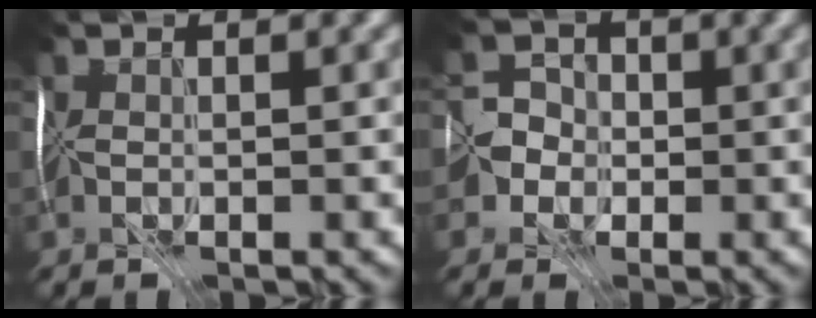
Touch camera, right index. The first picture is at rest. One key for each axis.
{"total": 2.9, "fx": -1.3, "fy": 2.5, "fz": -0.2, "tx": 0.037, "ty": 0.005, "tz": -0.029}